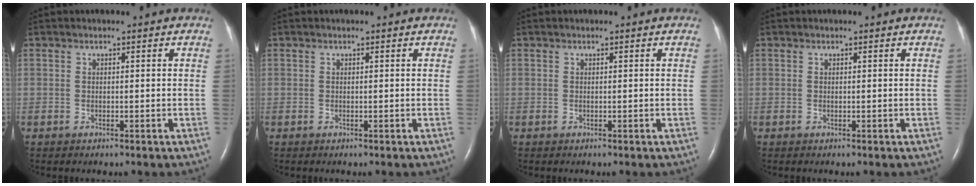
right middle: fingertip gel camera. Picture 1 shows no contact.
{"total": 0.0}
{"total": 0.0}
{"total": 0.0}